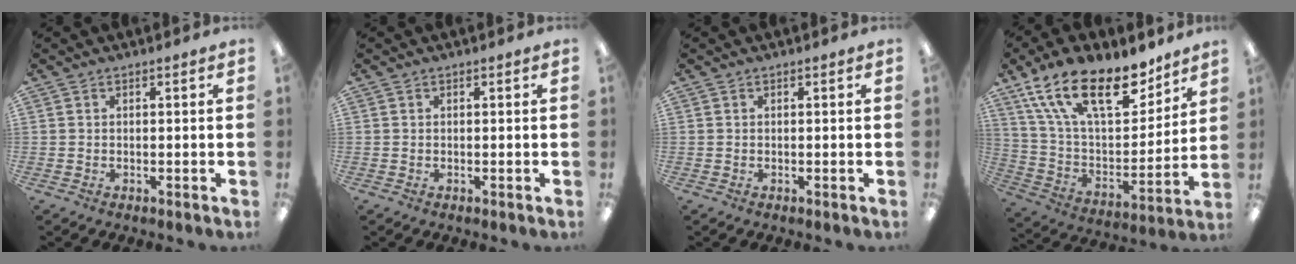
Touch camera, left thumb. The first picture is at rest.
{"total": 0.0}
{"total": 0.0}
{"total": 22.8, "force": [14.9, 9.9, 14.2], "torque": [-0.251, -0.085, 0.262]}